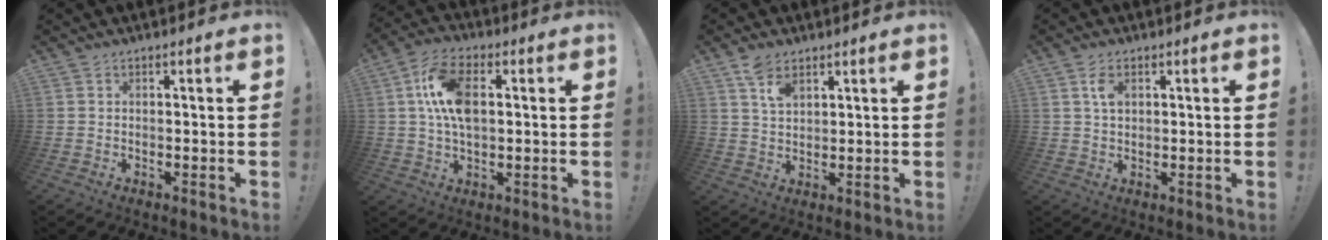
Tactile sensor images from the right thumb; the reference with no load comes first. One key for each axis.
{"total": 12.4, "fx": 1.9, "fy": 7.1, "fz": 9.9, "tx": -0.189, "ty": 0.007, "tz": 0.036}
{"total": 6.1, "fx": 3.9, "fy": 3.1, "fz": 3.5, "tx": -0.060, "ty": -0.014, "tz": 0.071}
{"total": 4.1, "fx": 1.4, "fy": 2.4, "fz": 3.1, "tx": -0.045, "ty": -0.002, "tz": 0.020}